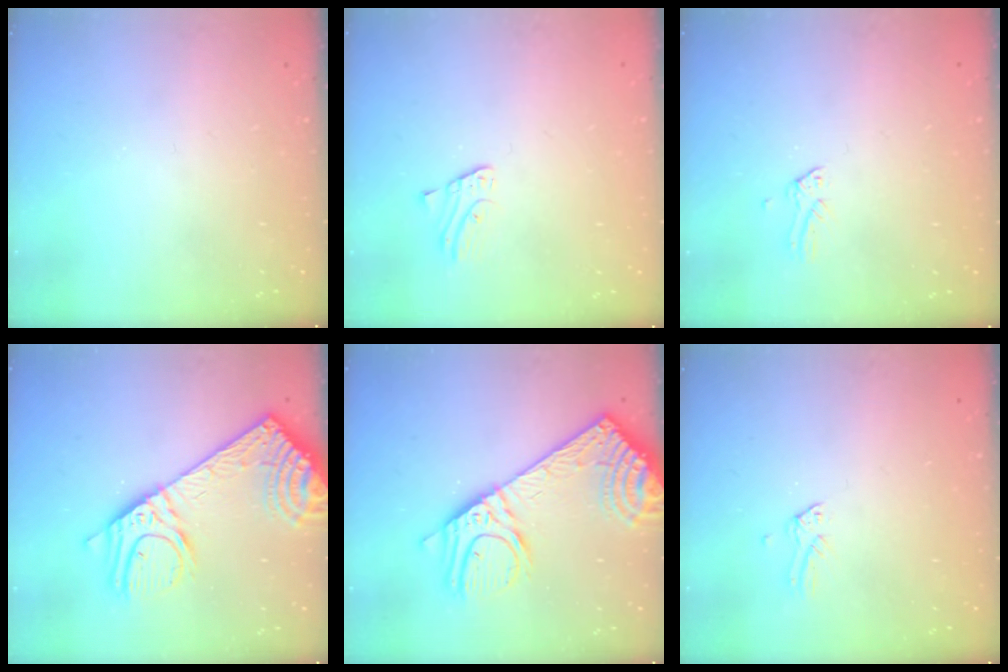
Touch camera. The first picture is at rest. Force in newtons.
{"total": 1.3, "press": 1.2, "slide": 0.1}
{"total": 0.0}
{"total": 21.5, "press": 21.1, "slide": 4.3}
{"total": 21.5, "press": 21.1, "slide": 4.3}
{"total": 0.0}